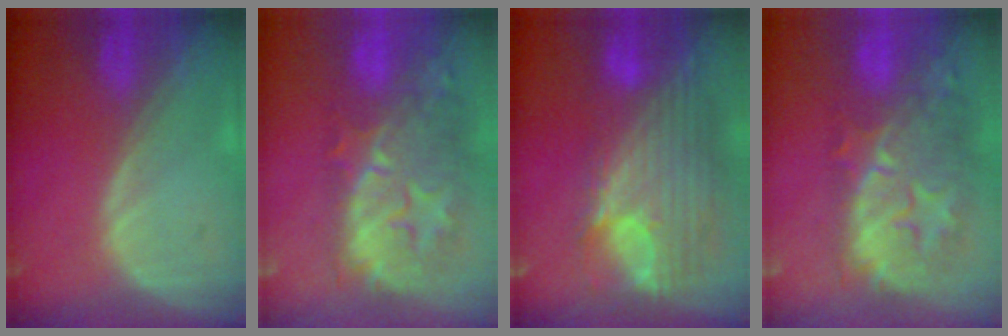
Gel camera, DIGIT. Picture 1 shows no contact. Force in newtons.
{"total": 11.6, "press": 10.7, "slide": 4.5}
{"total": 12.2, "press": 10.3, "slide": 6.5}
{"total": 11.6, "press": 10.7, "slide": 4.5}